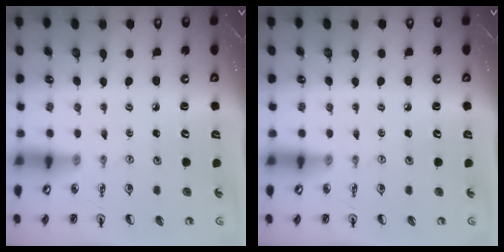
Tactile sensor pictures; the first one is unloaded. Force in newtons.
{"total": 0.0}